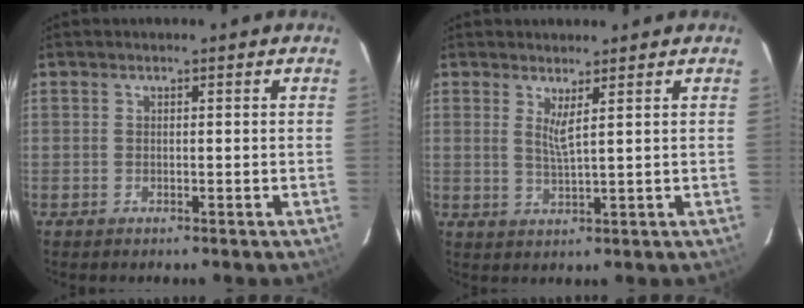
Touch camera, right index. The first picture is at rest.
{"total": 2.8, "force": [1.5, -0.4, 2.3], "torque": [-0.044, -0.012, 0.024]}